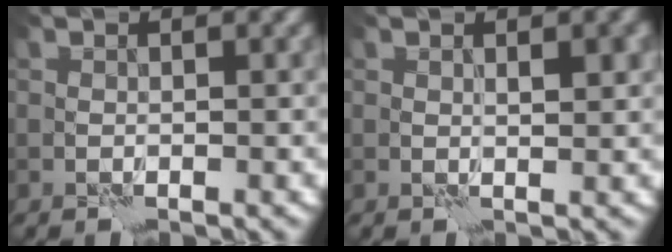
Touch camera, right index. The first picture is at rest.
{"total": 1.9, "force": [0.7, 0.8, 1.6], "torque": [-0.020, -0.004, 0.014]}